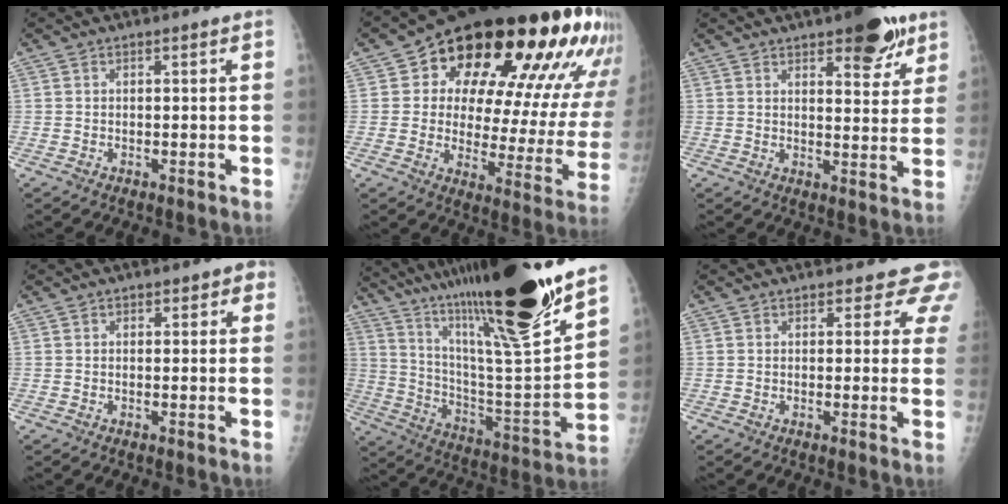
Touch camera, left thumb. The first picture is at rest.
{"total": 30.2, "force": [15.2, 13.5, 22.3], "torque": [-0.264, -0.018, 0.207]}
{"total": 10.1, "force": [6.3, 3.8, 6.9], "torque": [-0.060, -0.030, 0.083]}
{"total": 2.3, "force": [0.9, 1.5, 1.5], "torque": [0.001, 0.003, 0.007]}
{"total": 30.8, "force": [22.2, 3.2, 21.1], "torque": [-0.333, -0.091, 0.369]}
{"total": 5.1, "force": [4.1, 2.6, 1.3], "torque": [0.025, -0.018, 0.029]}